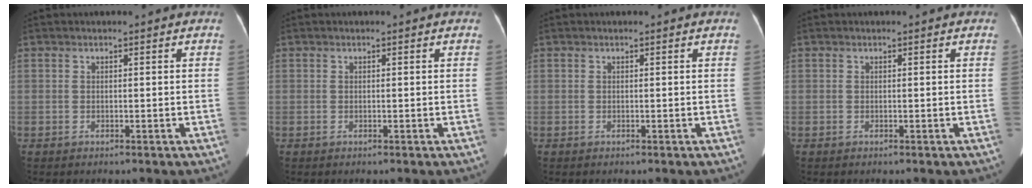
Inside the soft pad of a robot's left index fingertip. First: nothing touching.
{"total": 0.0}
{"total": 0.0}
{"total": 0.0}